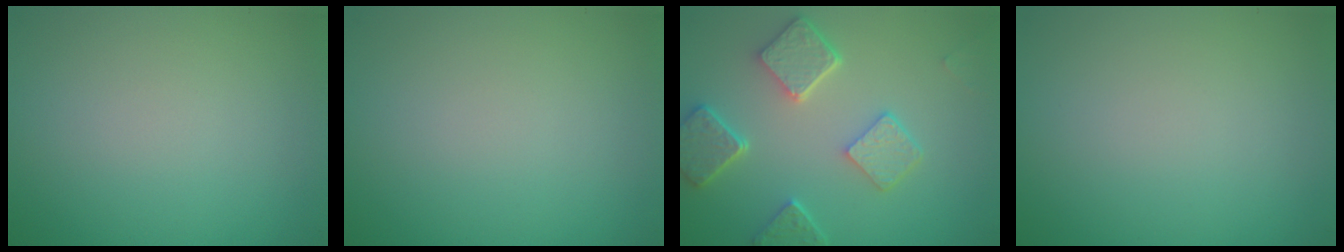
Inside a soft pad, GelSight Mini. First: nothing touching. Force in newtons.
{"total": 0.0}
{"total": 5.5, "press": 4.4, "slide": 3.4}
{"total": 0.0}